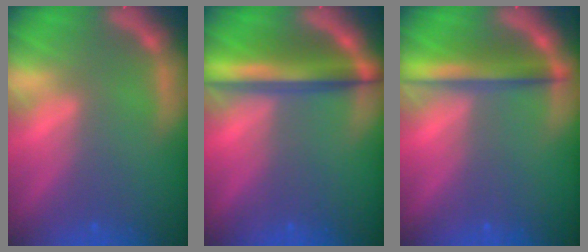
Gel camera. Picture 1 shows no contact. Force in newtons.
{"total": 6.5}
{"total": 4.4}